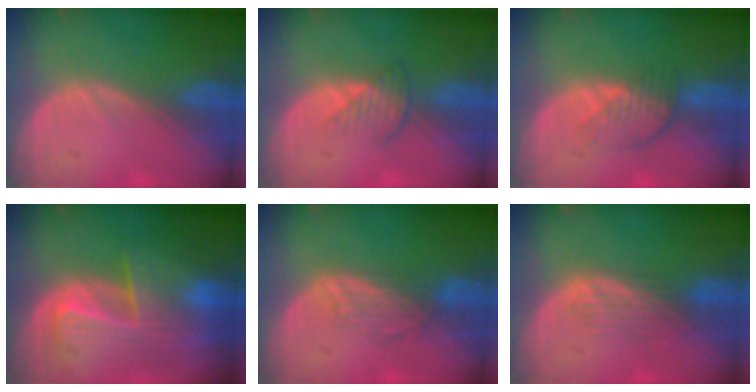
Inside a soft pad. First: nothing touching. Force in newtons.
{"total": 3.1, "press": 2.9, "slide": 1.2}
{"total": 3.9, "press": 3.6, "slide": 1.4}
{"total": 10.2, "press": 8.9, "slide": 5.0}
{"total": 3.8, "press": 3.2, "slide": 2.0}
{"total": 3.9, "press": 3.3, "slide": 2.2}